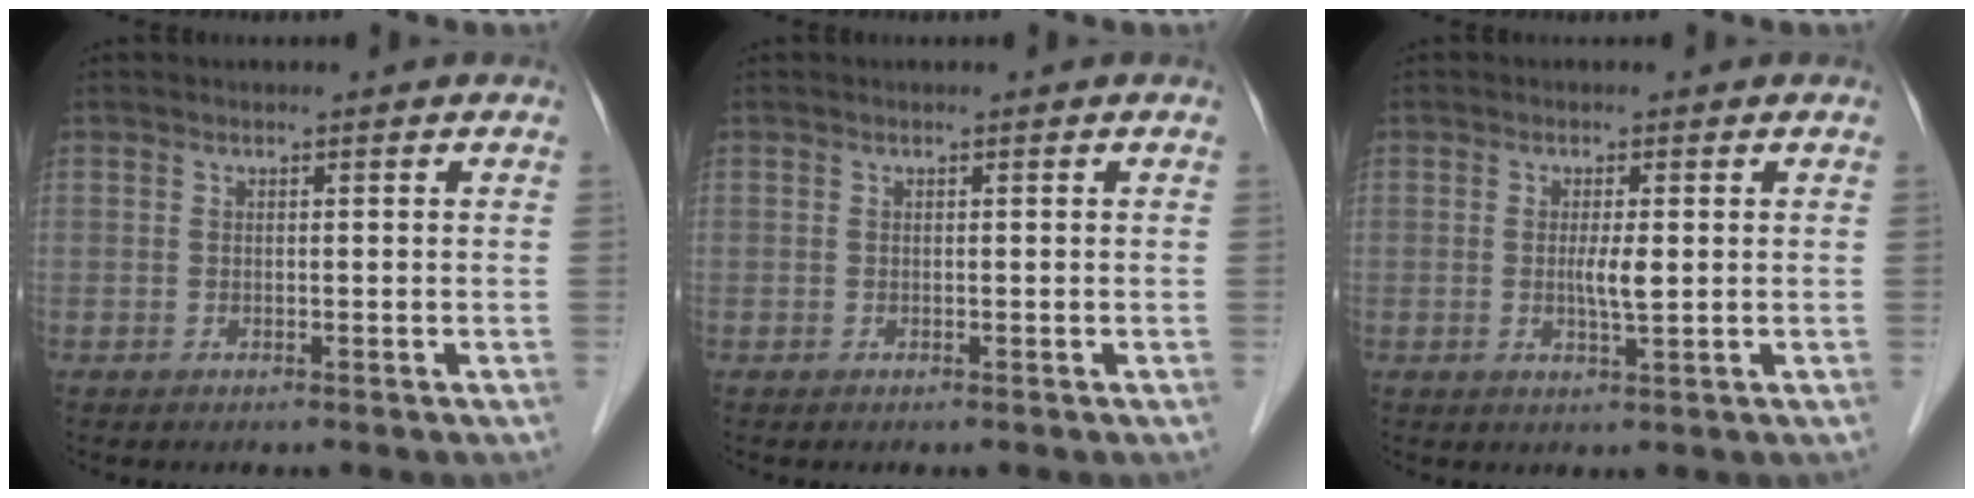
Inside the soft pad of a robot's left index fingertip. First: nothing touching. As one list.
[{"total": 0.0}, {"total": 2.7, "force": [0.1, 0.3, 2.7], "torque": [-0.053, -0.004, 0.002]}]